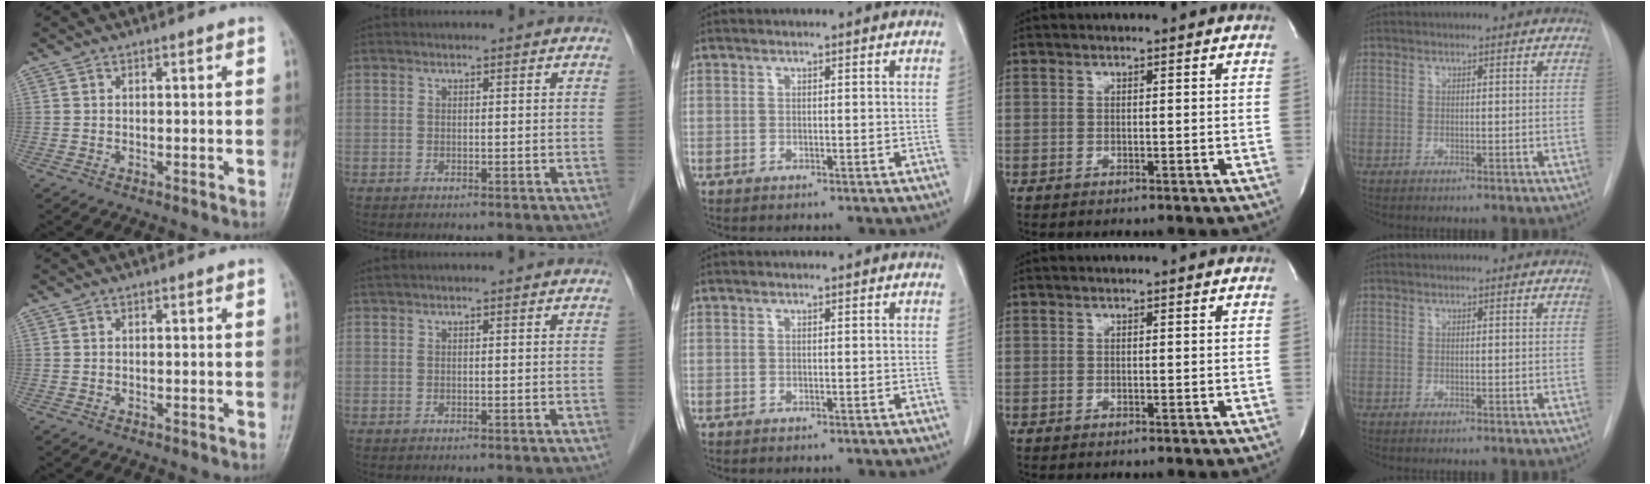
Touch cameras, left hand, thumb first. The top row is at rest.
{}